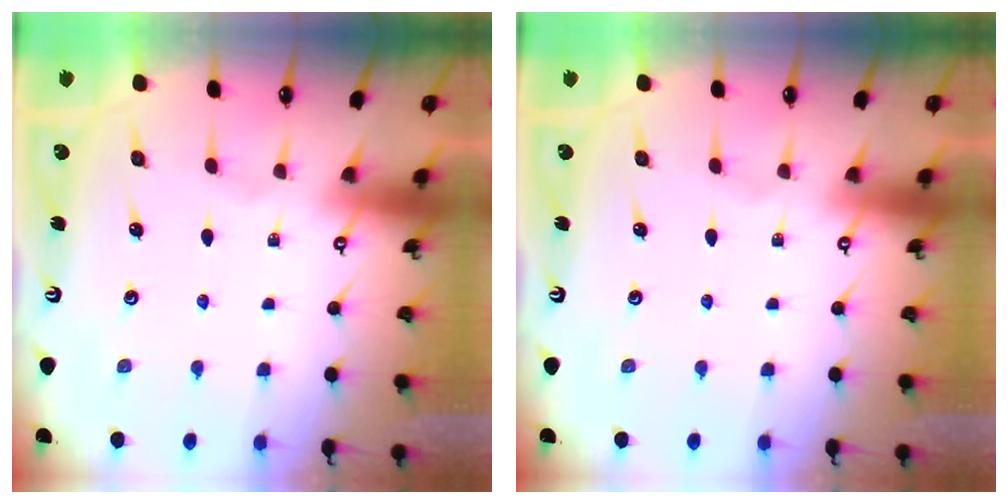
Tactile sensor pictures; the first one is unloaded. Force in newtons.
{"total": 0.0}